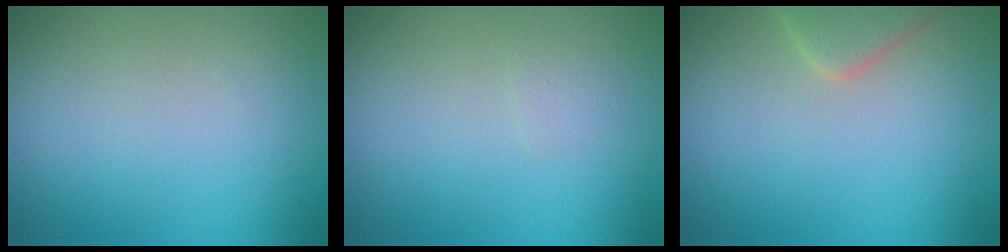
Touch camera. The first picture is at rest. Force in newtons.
{"total": 0.6, "press": 0.6, "slide": 0.1}
{"total": 2.8, "press": 2.8, "slide": 0.2}